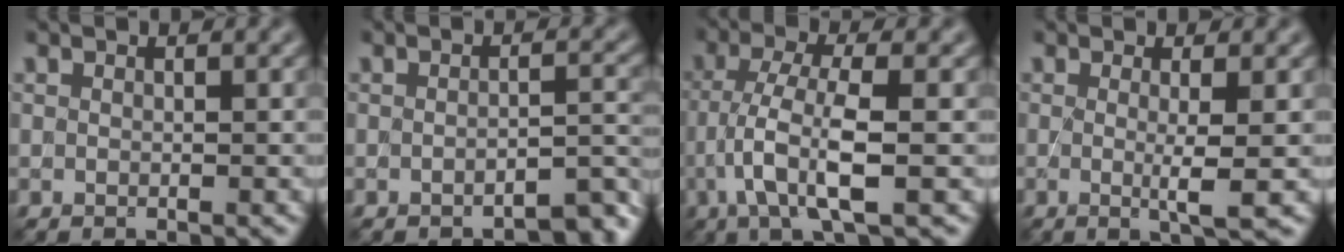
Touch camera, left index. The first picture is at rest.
{"total": 3.3, "force": [-2.8, 0.6, 1.6], "torque": [-0.019, 0.006, -0.038]}
{"total": 5.3, "force": [-1.4, 1.2, 4.9], "torque": [-0.106, 0.007, -0.031]}
{"total": 2.6, "force": [0.0, 0.4, 2.6], "torque": [-0.047, -0.009, -0.004]}